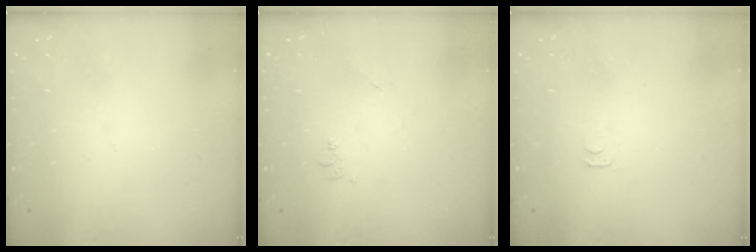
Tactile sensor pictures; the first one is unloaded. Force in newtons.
{"total": 7.5, "press": 7.5, "slide": 0.7}
{"total": 3.9, "press": 3.9, "slide": 0.6}